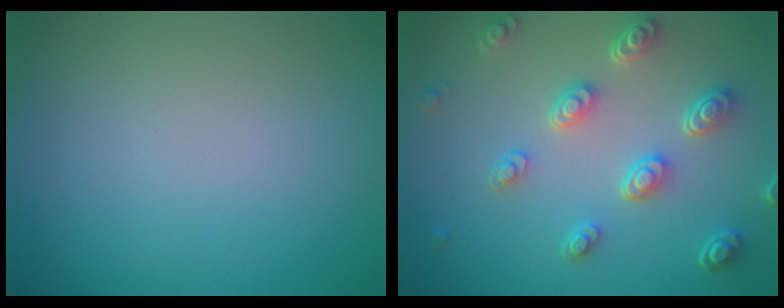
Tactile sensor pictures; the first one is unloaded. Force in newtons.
{"total": 4.6, "press": 3.3, "slide": 3.1}